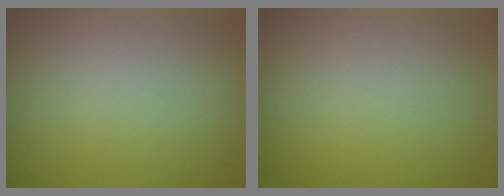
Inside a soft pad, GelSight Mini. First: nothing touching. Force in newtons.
{"total": 0.0}